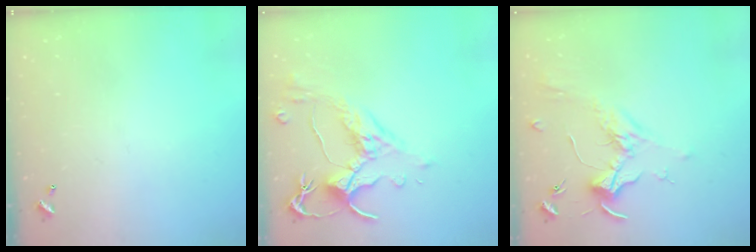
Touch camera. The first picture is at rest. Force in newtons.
{"total": 2.5, "press": 2.1, "slide": 1.2}
{"total": 1.9, "press": 1.7, "slide": 0.8}